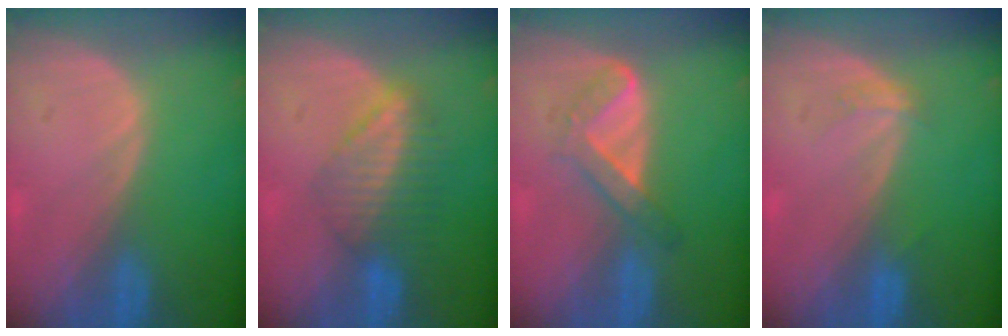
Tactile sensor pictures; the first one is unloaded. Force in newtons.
{"total": 6.6, "press": 5.9, "slide": 2.8}
{"total": 4.5, "press": 4.4, "slide": 1.0}
{"total": 1.5, "press": 1.4, "slide": 0.3}